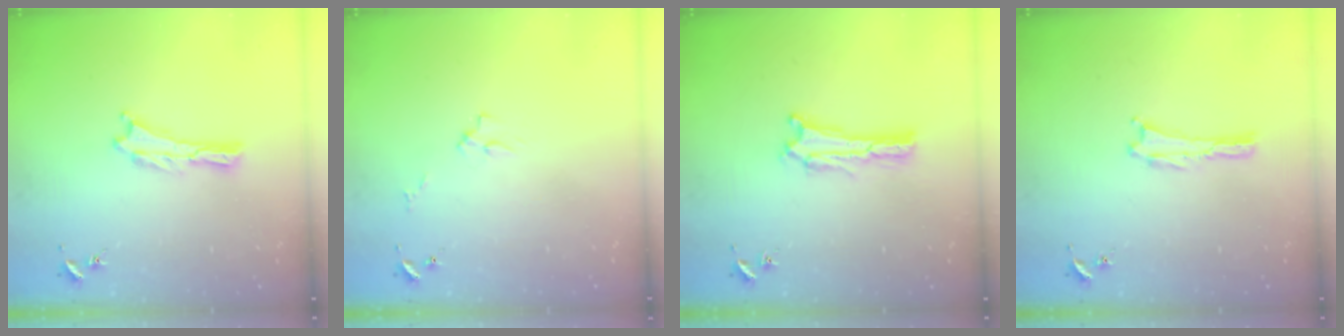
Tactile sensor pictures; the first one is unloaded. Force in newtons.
{"total": 2.7, "press": 2.7, "slide": 0.3}
{"total": 0.6, "press": 0.5, "slide": 0.2}
{"total": 0.0}